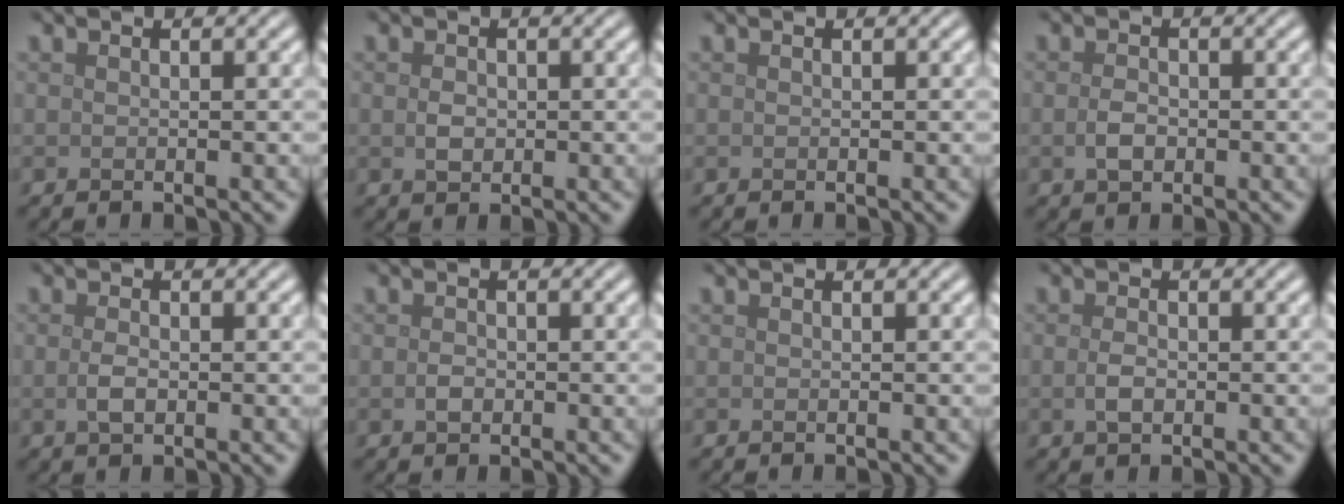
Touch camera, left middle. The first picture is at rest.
{"total": 1.4, "force": [0.0, 1.1, 0.9], "torque": [-0.019, -0.003, -0.001]}
{"total": 0.0}
{"total": 1.7, "force": [-0.4, 1.1, 1.2], "torque": [-0.027, 0.000, -0.008]}
{"total": 1.5, "force": [-0.2, 0.8, 1.2], "torque": [-0.028, -0.001, -0.004]}
{"total": 1.0, "force": [-0.2, 0.7, 0.7], "torque": [-0.015, -0.002, -0.006]}
{"total": 0.0}
{"total": 1.4, "force": [-0.2, 0.8, 1.2], "torque": [-0.026, -0.001, -0.005]}